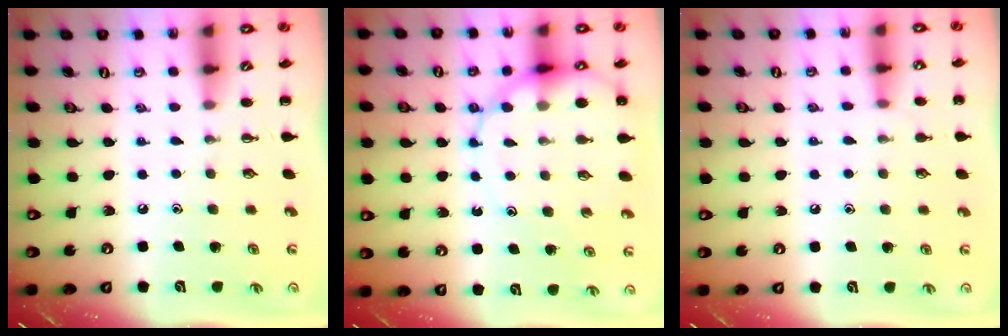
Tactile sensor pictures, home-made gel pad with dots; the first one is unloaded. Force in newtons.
{"total": 11.7, "press": 11.4, "slide": 2.8}
{"total": 5.7, "press": 5.5, "slide": 1.7}